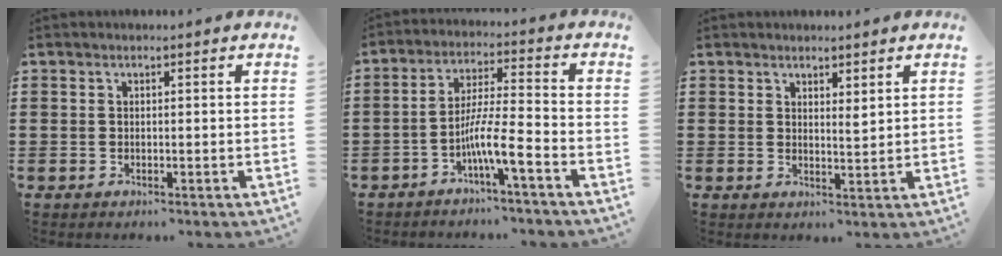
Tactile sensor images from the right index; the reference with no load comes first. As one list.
[{"total": 8.1, "force": [-4.2, 0.6, 6.9], "torque": [-0.137, -0.007, -0.078]}, {"total": 1.9, "force": [1.7, 0.6, 0.6], "torque": [-0.007, 0.001, 0.030]}]